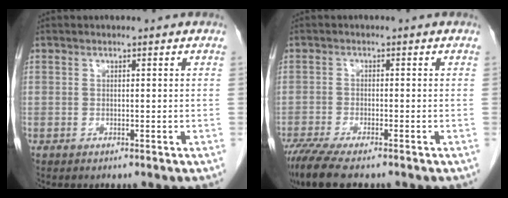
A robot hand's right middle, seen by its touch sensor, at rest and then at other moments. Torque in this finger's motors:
{"motor_torque": [1.18, -0.96, 0.05, 0.09]}